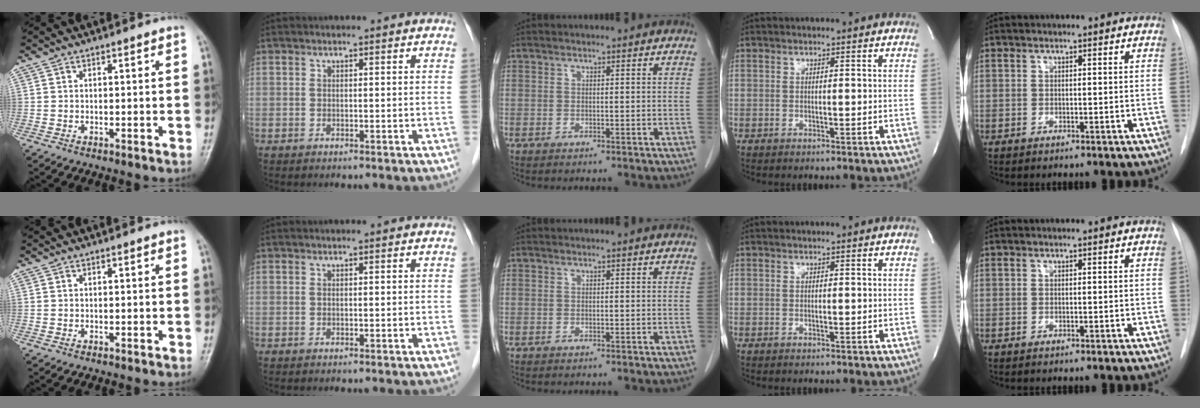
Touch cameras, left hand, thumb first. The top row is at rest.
{}